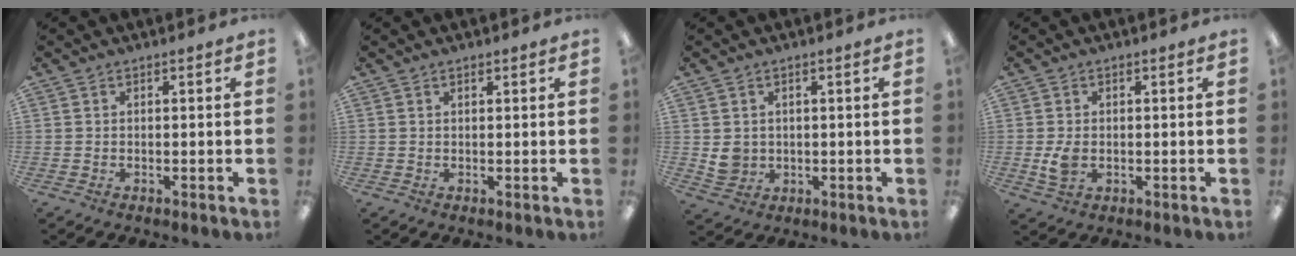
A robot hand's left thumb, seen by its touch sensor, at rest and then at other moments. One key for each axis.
{"total": 0.7, "fx": 0.5, "fy": 0.2, "fz": 0.3, "tx": -0.007, "ty": 0.002, "tz": 0.010}
{"total": 3.8, "fx": 1.0, "fy": 3.5, "fz": 1.0, "tx": -0.009, "ty": -0.001, "tz": 0.020}
{"total": 4.1, "fx": -0.3, "fy": 2.9, "fz": 3.0, "tx": -0.050, "ty": -0.005, "tz": -0.010}